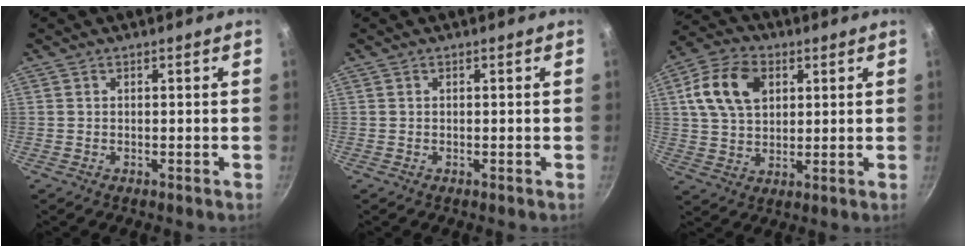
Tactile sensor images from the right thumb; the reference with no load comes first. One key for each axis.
{"total": 0.0}
{"total": 12.5, "fx": 3.8, "fy": 8.7, "fz": 8.2, "tx": -0.135, "ty": 0.003, "tz": 0.062}